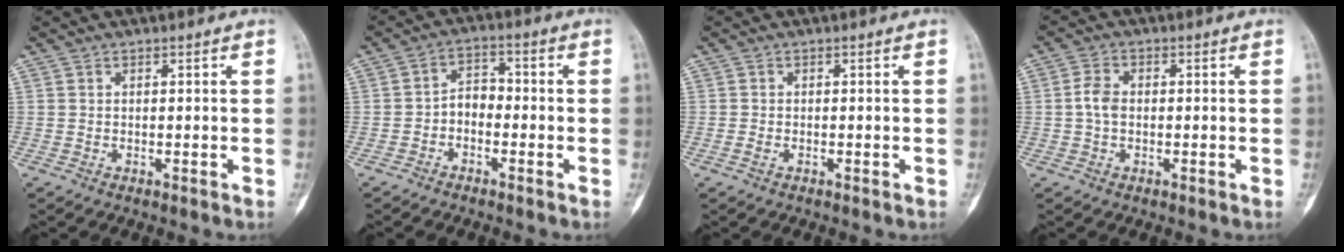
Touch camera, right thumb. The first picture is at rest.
{"total": 4.2, "force": [-1.5, 3.0, 2.6], "torque": [-0.027, 0.029, -0.039]}
{"total": 0.9, "force": [-0.4, 0.5, 0.6], "torque": [-0.015, 0.000, -0.009]}
{"total": 3.7, "force": [-0.1, 2.5, 2.8], "torque": [-0.055, 0.008, -0.008]}